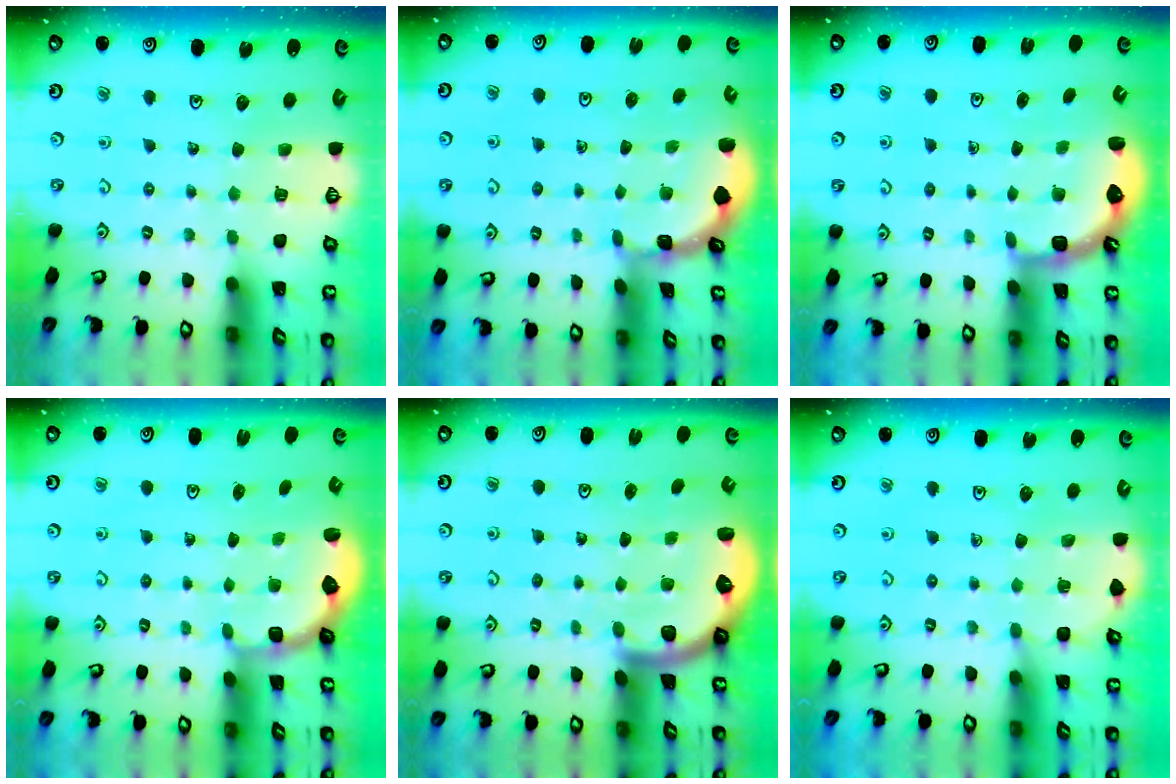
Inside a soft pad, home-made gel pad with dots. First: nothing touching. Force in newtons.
{"total": 0.8, "press": 0.8, "slide": 0.2}
{"total": 2.5, "press": 2.1, "slide": 1.3}
{"total": 2.9, "press": 2.4, "slide": 1.6}
{"total": 3.4, "press": 3.2, "slide": 1.0}
{"total": 5.7, "press": 5.6, "slide": 0.6}